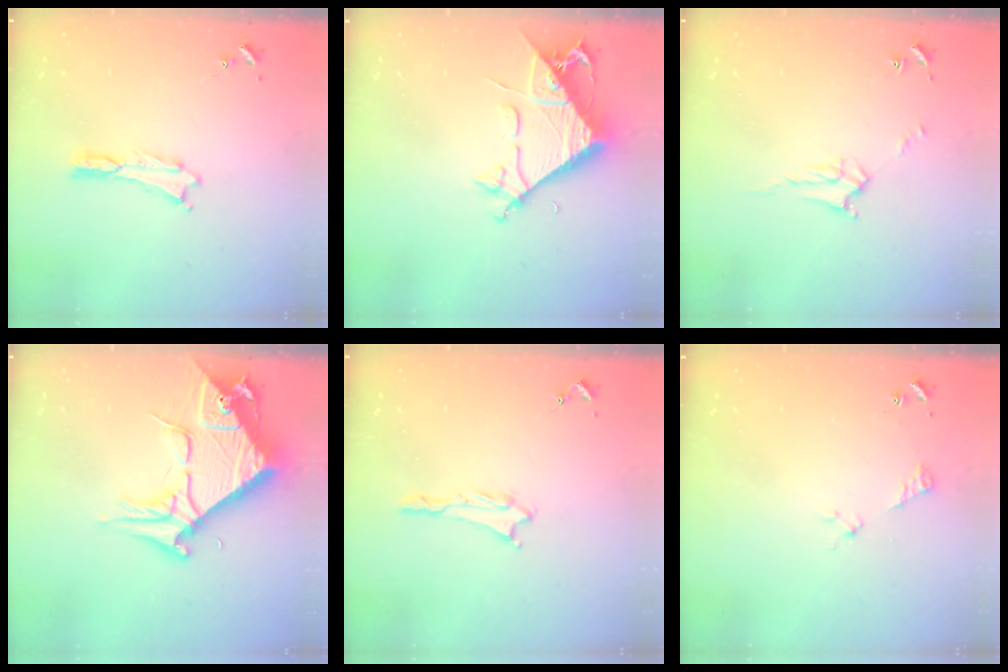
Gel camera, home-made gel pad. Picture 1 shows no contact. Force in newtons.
{"total": 8.7, "press": 8.6, "slide": 1.1}
{"total": 3.5, "press": 3.5, "slide": 0.3}
{"total": 12.0, "press": 11.9, "slide": 1.4}
{"total": 1.2, "press": 1.2, "slide": 0.1}
{"total": 2.5, "press": 2.5, "slide": 0.3}